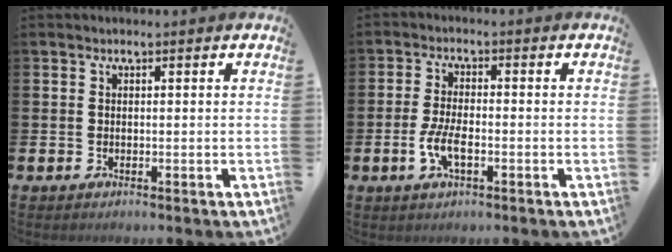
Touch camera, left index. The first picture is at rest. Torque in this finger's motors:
{"motor_torque": [1.01, 0.28, 0.52, 0.21]}